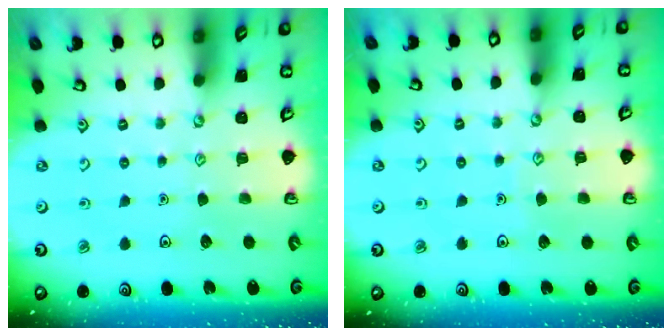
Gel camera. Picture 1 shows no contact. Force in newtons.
{"total": 3.4, "press": 3.4, "slide": 0.3}